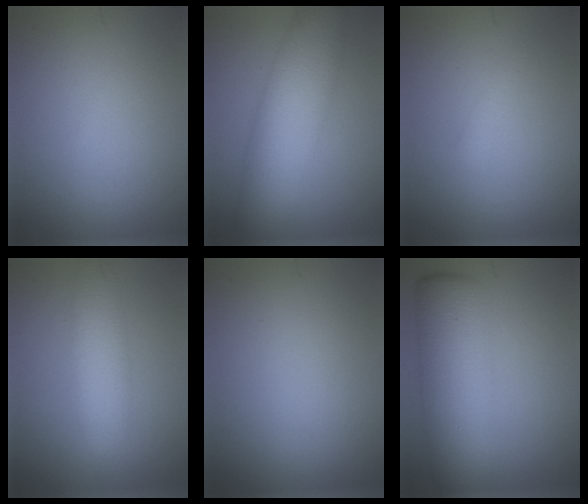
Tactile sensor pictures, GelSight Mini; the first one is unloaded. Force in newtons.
{"total": 8.1, "press": 8.1, "slide": 0.2}
{"total": 0.9, "press": 0.9, "slide": 0.0}
{"total": 4.7, "press": 4.7, "slide": 0.2}
{"total": 0.0}
{"total": 9.1, "press": 9.1, "slide": 0.2}